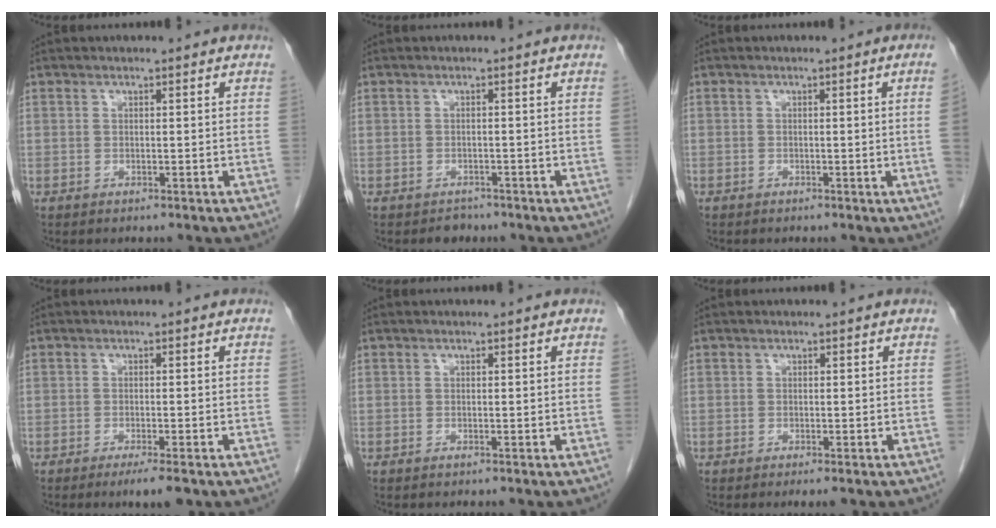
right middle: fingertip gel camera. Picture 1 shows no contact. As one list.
[{"total": 1.5, "force": [-1.2, 0.9, 0.0], "torque": [-0.008, 0.001, -0.018]}, {"total": 2.3, "force": [-0.4, -1.0, 2.0], "torque": [-0.027, -0.001, -0.007]}, {"total": 3.5, "force": [-2.4, 0.3, 2.6], "torque": [-0.034, -0.009, -0.033]}, {"total": 0.0}, {"total": 1.1, "force": [-0.8, 0.0, 0.8], "torque": [-0.014, -0.006, -0.011]}]